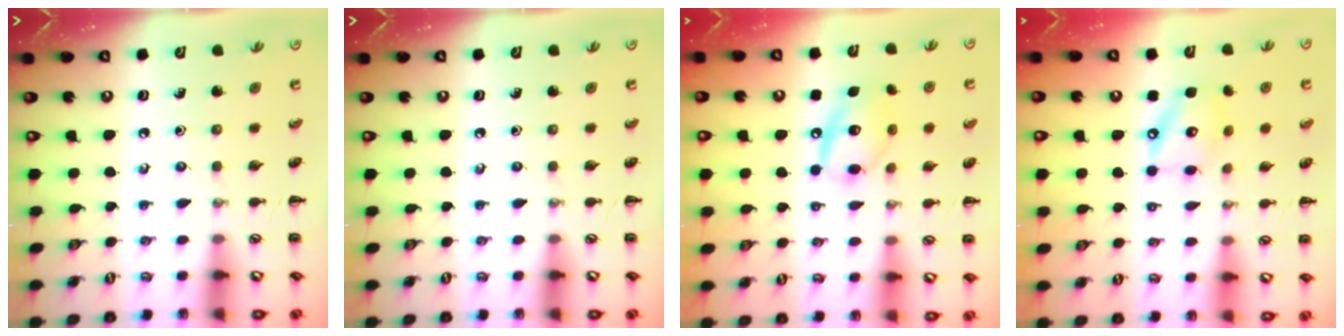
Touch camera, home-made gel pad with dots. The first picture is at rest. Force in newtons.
{"total": 0.0}
{"total": 12.0, "press": 11.9, "slide": 1.4}
{"total": 9.9, "press": 9.8, "slide": 1.4}